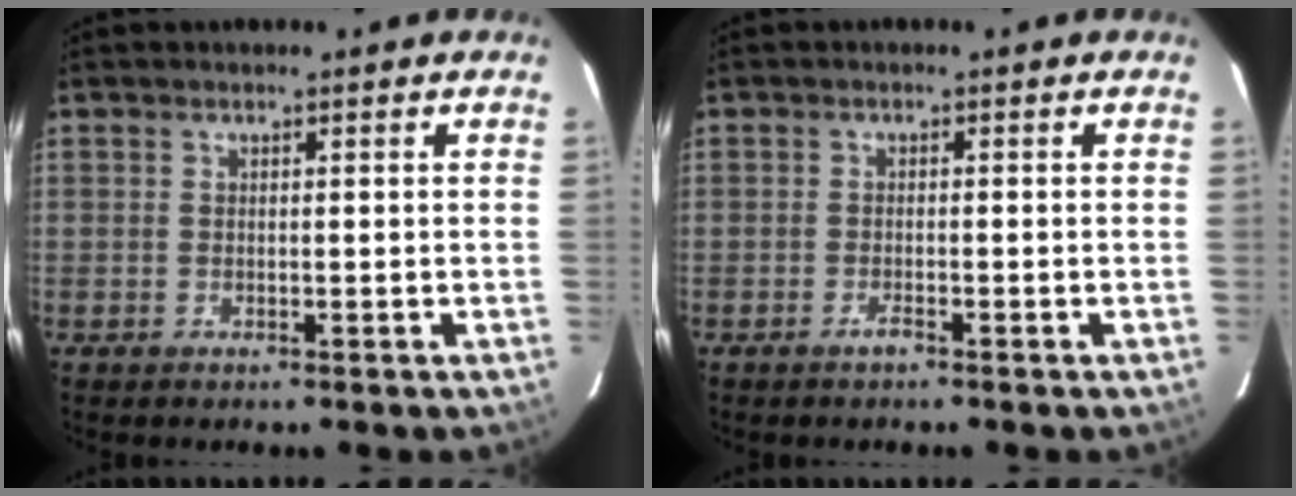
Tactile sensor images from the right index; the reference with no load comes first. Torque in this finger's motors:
{"motor_torque": [0.04, -0.08, 0.07, 0.02]}